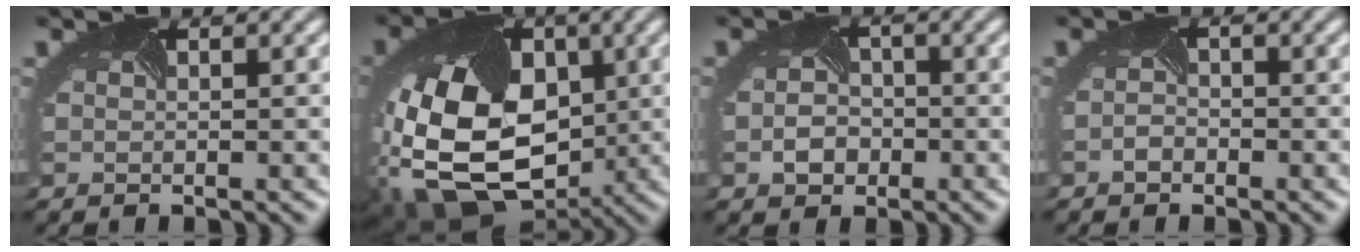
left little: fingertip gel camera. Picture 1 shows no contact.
{"total": 15.4, "force": [-2.6, 10.2, 11.3], "torque": [-0.225, -0.035, -0.030]}
{"total": 2.1, "force": [-0.9, 1.7, 0.9], "torque": [-0.018, -0.001, -0.020]}
{"total": 1.0, "force": [-0.9, 0.3, 0.2], "torque": [-0.012, -0.001, -0.018]}